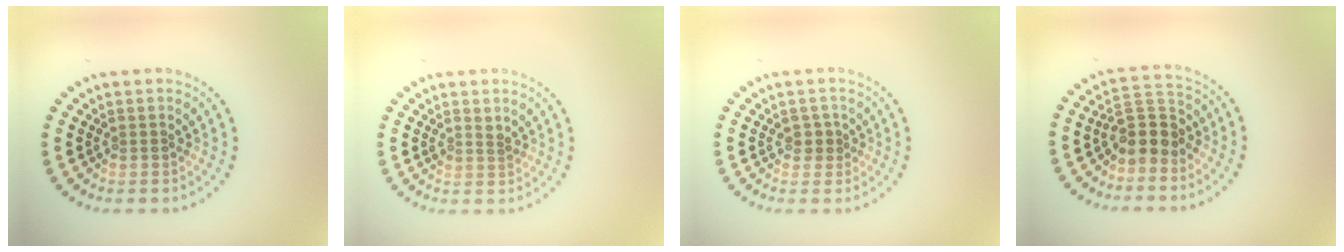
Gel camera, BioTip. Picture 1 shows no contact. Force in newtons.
{"total": 1.0, "press": 0.8, "slide": 0.7}
{"total": 1.0, "press": 0.8, "slide": 0.7}
{"total": 3.6, "press": 3.3, "slide": 1.6}